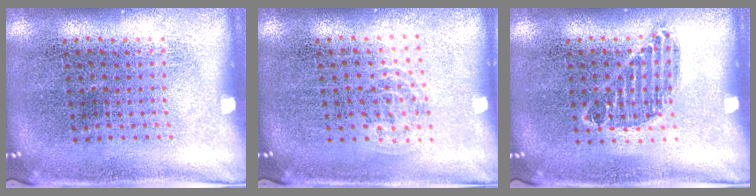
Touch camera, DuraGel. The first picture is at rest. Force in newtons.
{"total": 0.9, "press": 0.6, "slide": 0.7}
{"total": 0.7, "press": 0.7, "slide": 0.2}